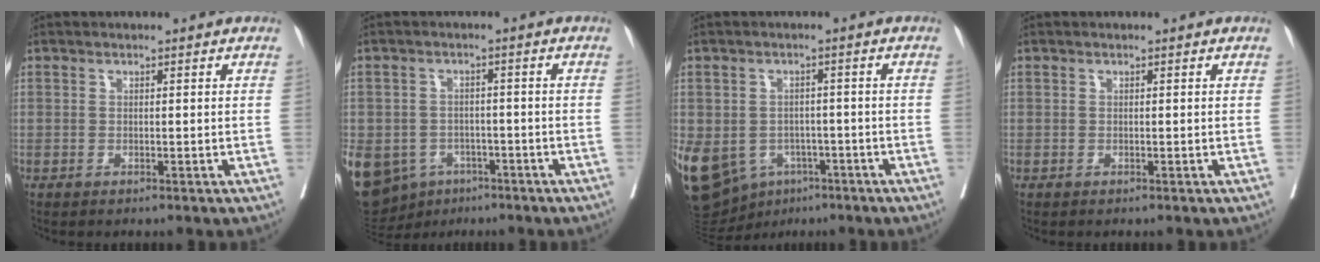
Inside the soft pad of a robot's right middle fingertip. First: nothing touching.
{"total": 19.0, "force": [-8.6, 15.0, 7.9], "torque": [-0.250, -0.006, -0.117]}
{"total": 24.1, "force": [-9.9, 19.0, 11.2], "torque": [-0.365, -0.017, -0.136]}
{"total": 0.0}